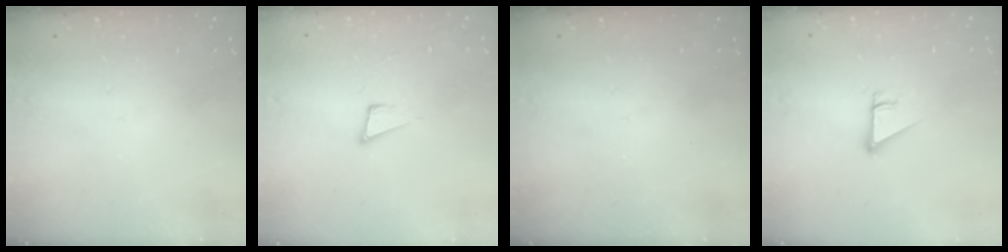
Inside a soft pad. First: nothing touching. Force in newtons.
{"total": 3.9, "press": 2.6, "slide": 2.9}
{"total": 0.0}
{"total": 2.5, "press": 2.5, "slide": 0.2}